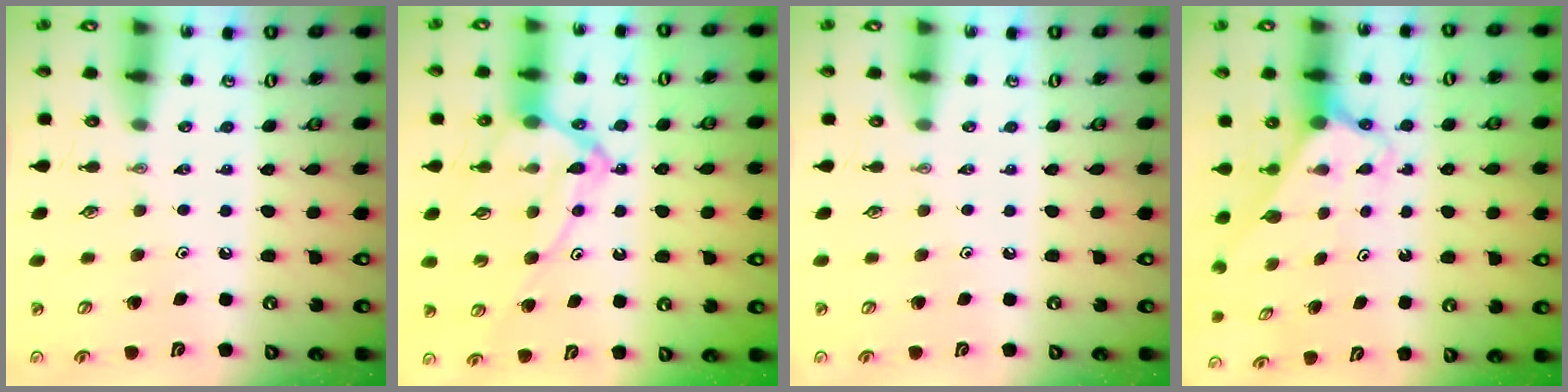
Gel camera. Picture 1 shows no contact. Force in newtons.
{"total": 12.2, "press": 12.1, "slide": 1.1}
{"total": 0.0}
{"total": 2.7, "press": 2.7, "slide": 0.1}